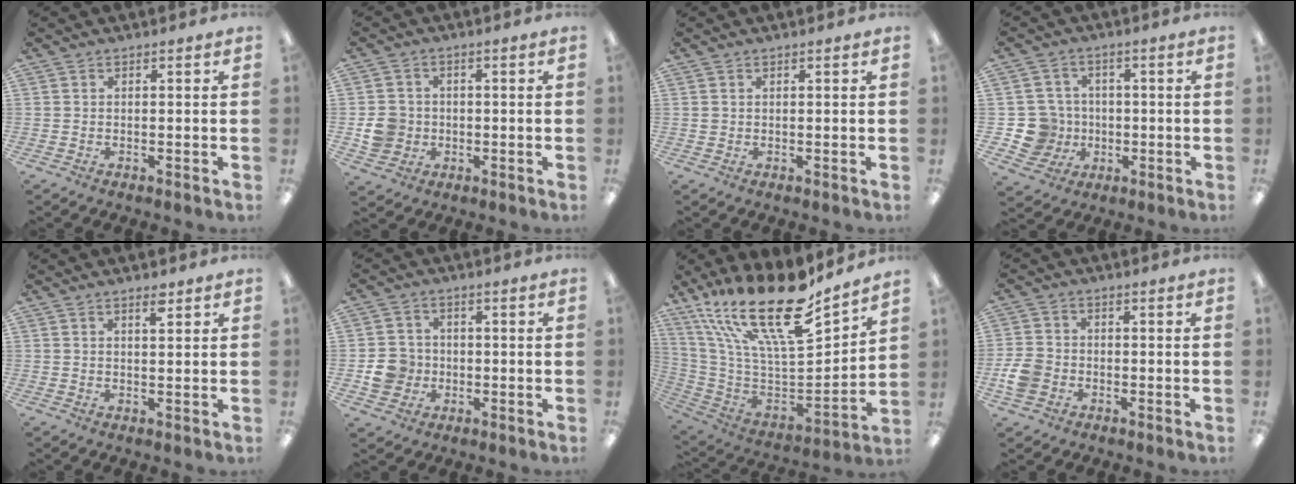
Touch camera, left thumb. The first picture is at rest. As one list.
[{"total": 6.7, "force": [-0.7, 6.2, 2.2], "torque": [-0.043, 0.012, -0.011]}, {"total": 0.7, "force": [0.4, 0.6, 0.1], "torque": [-0.003, 0.002, 0.007]}, {"total": 8.9, "force": [-1.2, 8.7, 1.4], "torque": [-0.051, 0.012, -0.010]}, {"total": 2.9, "force": [2.1, 0.8, 1.7], "torque": [-0.023, -0.005, 0.034]}, {"total": 6.9, "force": [-1.4, 6.4, 2.1], "torque": [-0.047, 0.015, -0.021]}, {"total": 25.7, "force": [17.5, 8.1, 17.0], "torque": [-0.312, -0.128, 0.302]}, {"total": 5.9, "force": [-1.8, 4.8, 3.0], "torque": [-0.059, 0.014, -0.030]}]